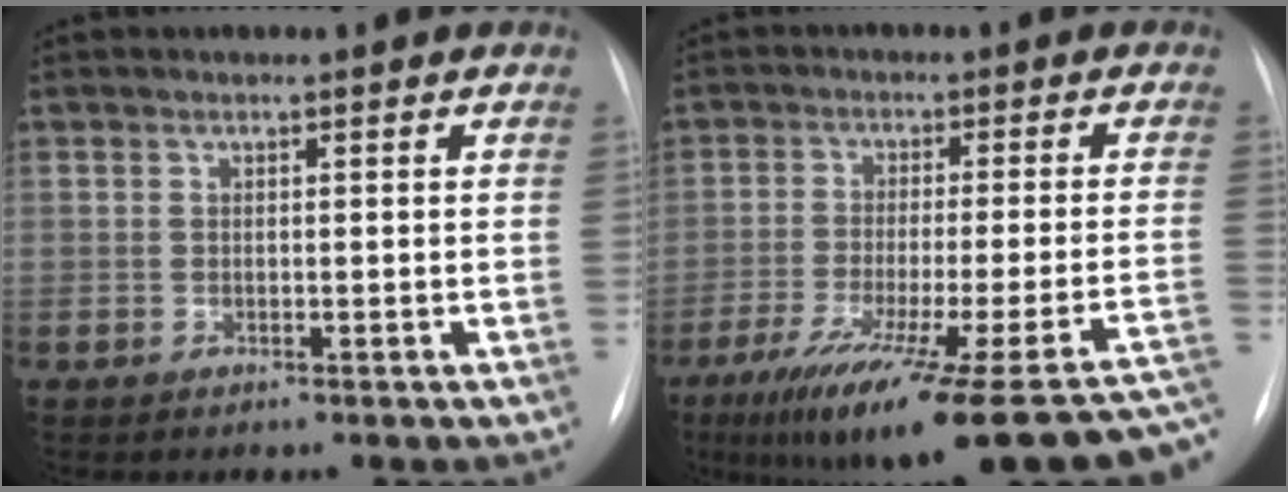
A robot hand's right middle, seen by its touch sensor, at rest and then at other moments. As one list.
[{"total": 29.2, "force": [-22.8, 2.1, 18.0], "torque": [-0.195, -0.050, -0.309]}]